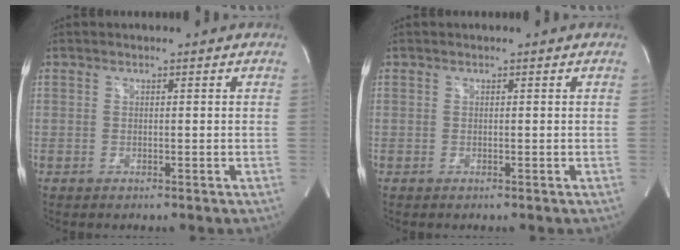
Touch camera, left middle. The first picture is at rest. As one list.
[{"total": 0.0}]